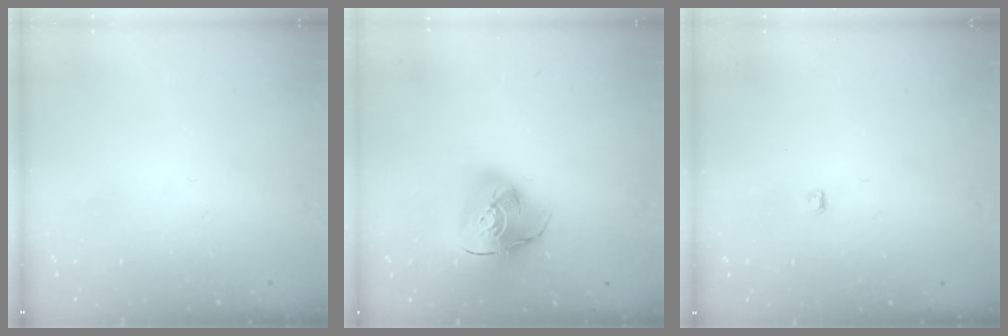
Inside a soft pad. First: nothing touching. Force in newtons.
{"total": 16.0, "press": 15.8, "slide": 2.1}
{"total": 2.8, "press": 2.7, "slide": 0.3}